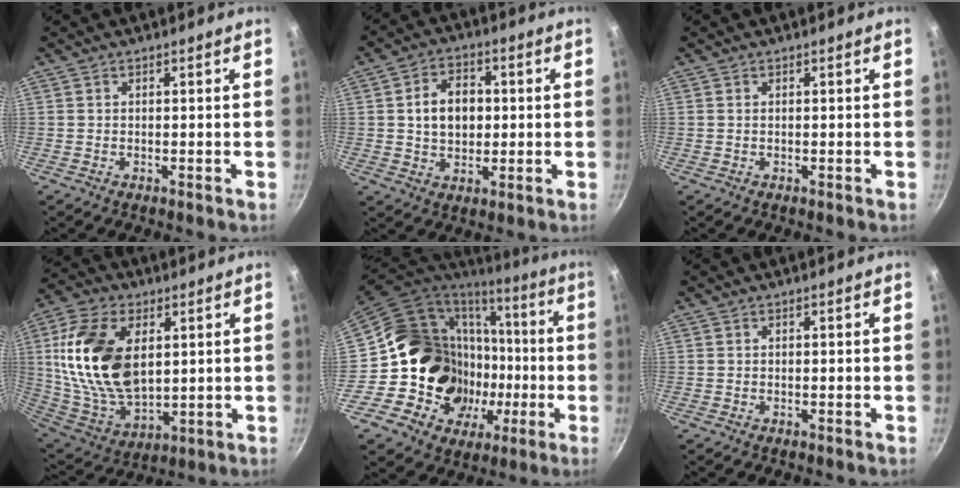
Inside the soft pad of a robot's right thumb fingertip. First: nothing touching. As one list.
[{"total": 9.0, "force": [0.8, 6.6, 6.0], "torque": [-0.077, 0.010, 0.011]}, {"total": 0.0}, {"total": 21.1, "force": [4.5, 12.8, 16.2], "torque": [-0.299, -0.019, 0.096]}, {"total": 21.8, "force": [0.3, 19.3, 10.2], "torque": [-0.151, 0.034, 0.027]}, {"total": 0.0}]